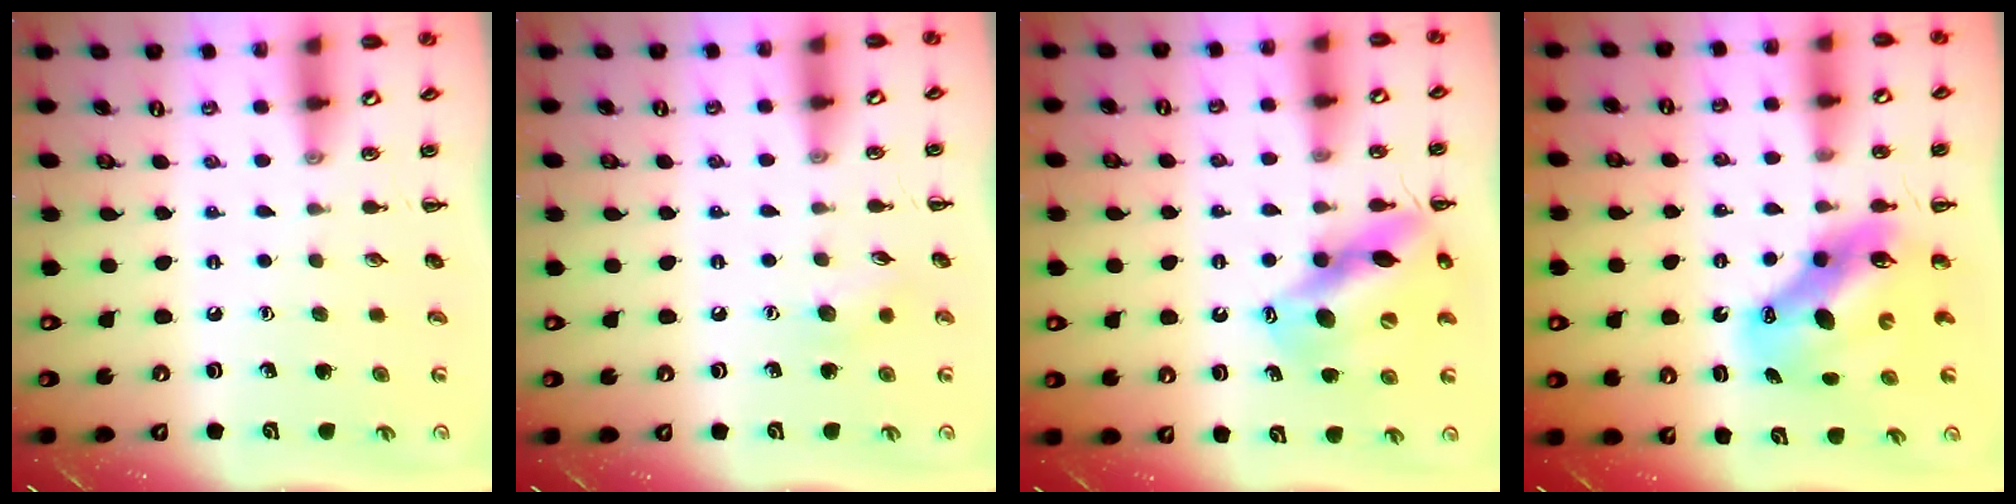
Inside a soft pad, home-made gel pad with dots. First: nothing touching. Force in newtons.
{"total": 6.3, "press": 6.1, "slide": 1.7}
{"total": 13.6, "press": 13.1, "slide": 3.7}
{"total": 11.2, "press": 10.8, "slide": 3.0}